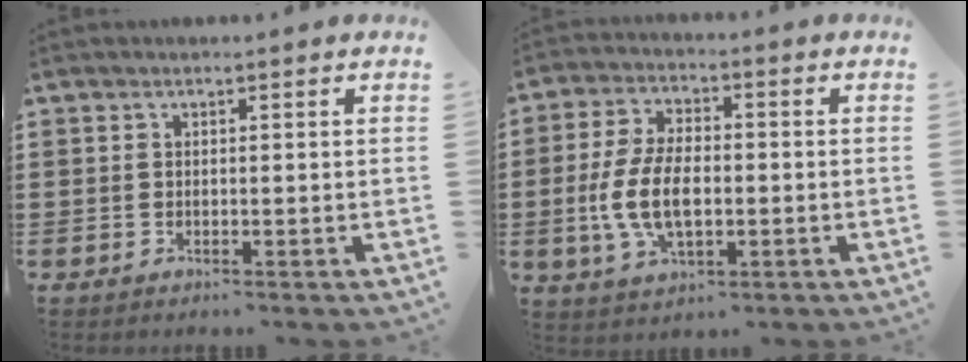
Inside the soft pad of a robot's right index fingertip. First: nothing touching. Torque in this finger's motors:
{"motor_torque": [1.54, 0.60, 0.75, 0.21]}